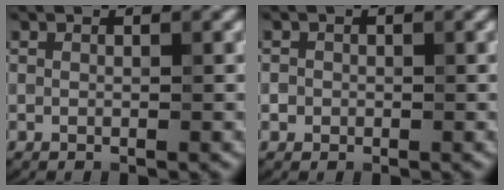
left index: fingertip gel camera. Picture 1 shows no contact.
{"total": 0.7, "force": [-0.1, 0.7, 0.1], "torque": [0.006, -0.004, -0.003]}